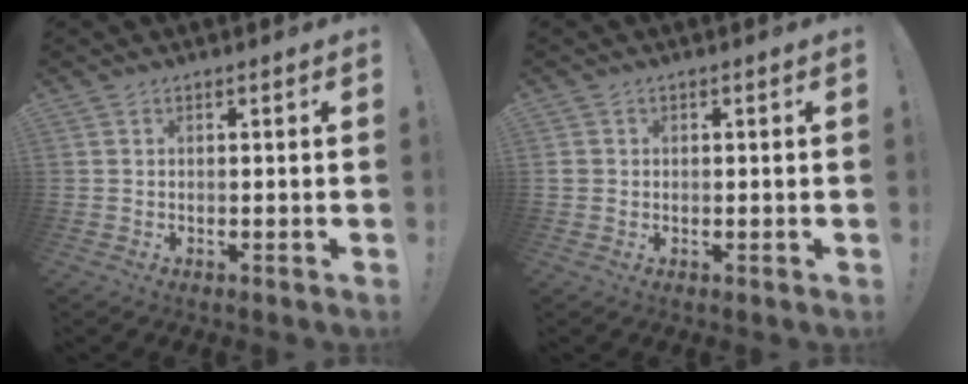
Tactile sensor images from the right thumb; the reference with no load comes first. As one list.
[{"total": 1.3, "force": [0.1, 1.2, 0.4], "torque": [-0.007, 0.003, 0.003]}]